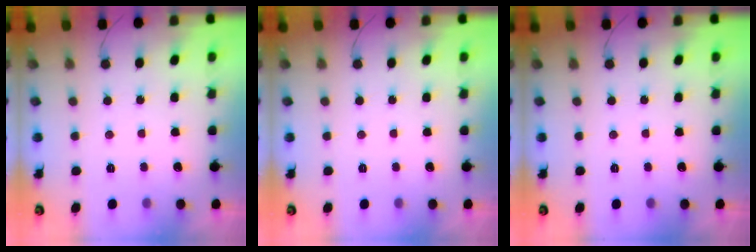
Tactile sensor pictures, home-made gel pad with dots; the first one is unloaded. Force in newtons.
{"total": 0.0}
{"total": 0.0}